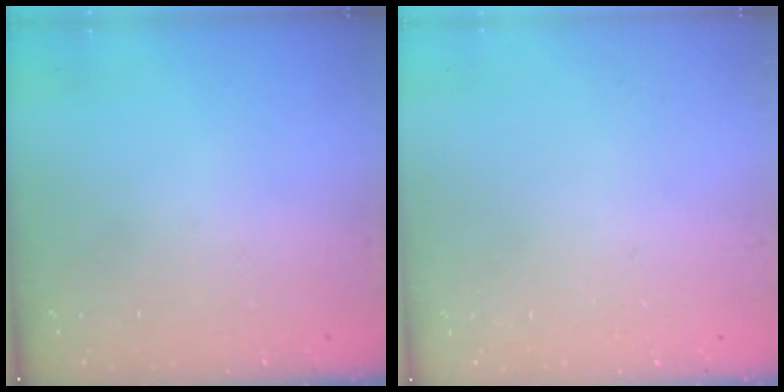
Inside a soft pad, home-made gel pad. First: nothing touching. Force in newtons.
{"total": 2.4, "press": 2.4, "slide": 0.2}